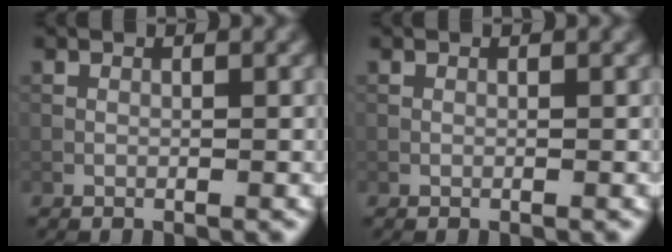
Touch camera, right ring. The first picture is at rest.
{"total": 0.0}